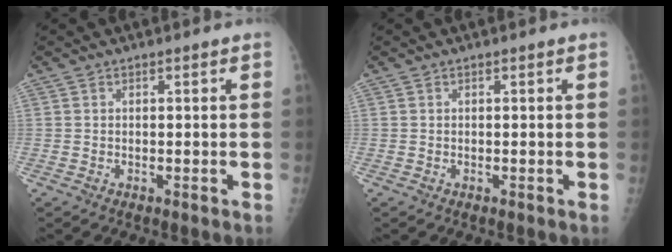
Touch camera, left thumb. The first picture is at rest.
{"total": 0.0}